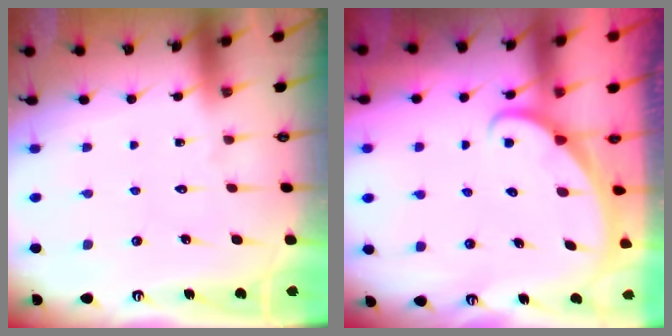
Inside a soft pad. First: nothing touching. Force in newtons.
{"total": 2.0, "press": 2.0, "slide": 0.1}